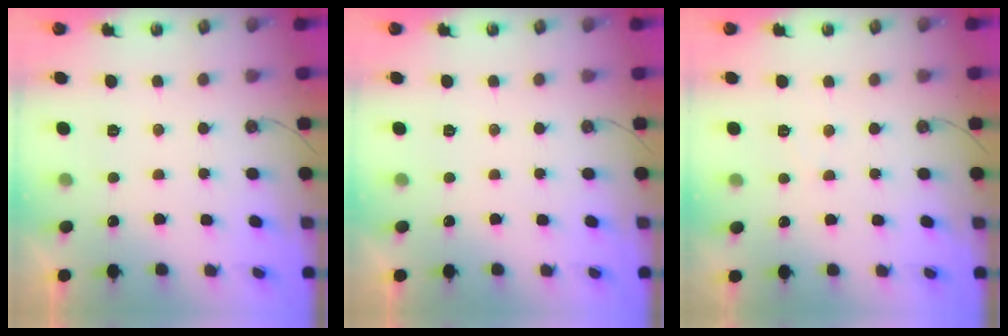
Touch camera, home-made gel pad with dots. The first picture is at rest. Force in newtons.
{"total": 0.0}
{"total": 3.4, "press": 3.4, "slide": 0.5}